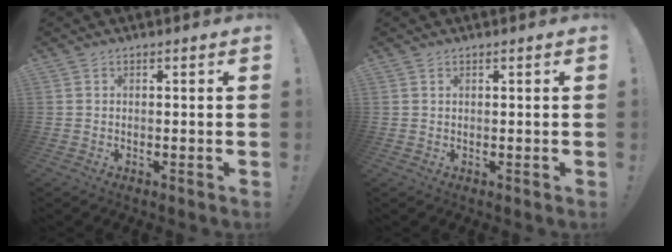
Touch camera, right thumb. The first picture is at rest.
{"total": 0.6, "force": [0.4, 0.3, 0.3], "torque": [-0.005, 0.001, 0.008]}